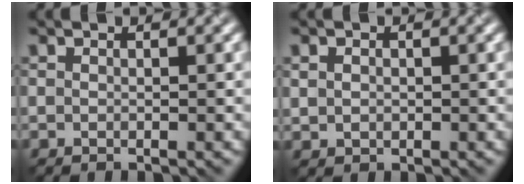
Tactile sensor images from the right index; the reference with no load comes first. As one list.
[{"total": 1.3, "force": [0.2, 1.1, 0.6], "torque": [-0.007, -0.003, 0.009]}]